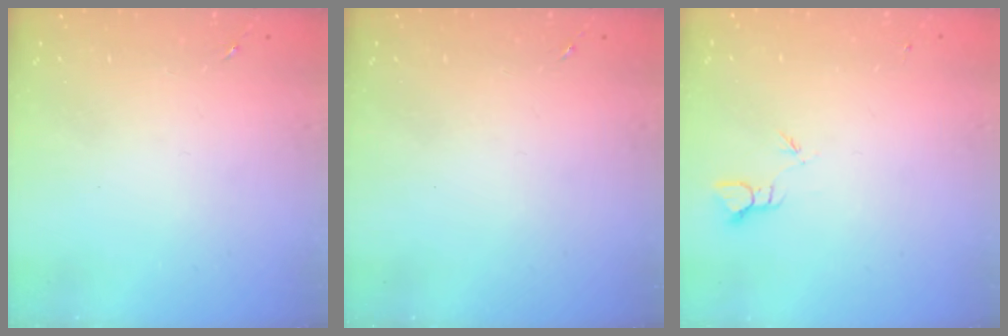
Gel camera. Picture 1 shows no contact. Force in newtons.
{"total": 0.0}
{"total": 1.8, "press": 1.8, "slide": 0.0}